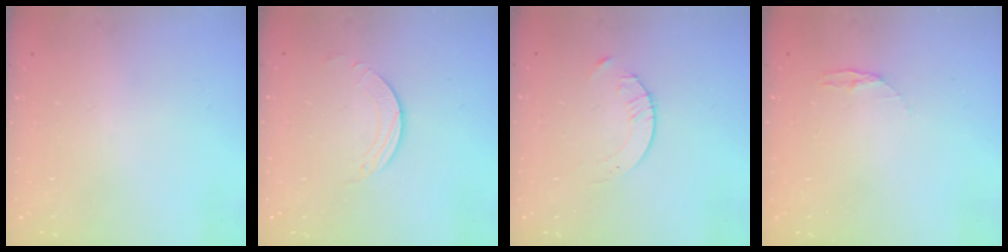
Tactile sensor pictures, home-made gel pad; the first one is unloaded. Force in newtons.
{"total": 2.0, "press": 2.0, "slide": 0.2}
{"total": 4.1, "press": 4.0, "slide": 0.5}
{"total": 3.8, "press": 3.7, "slide": 0.4}